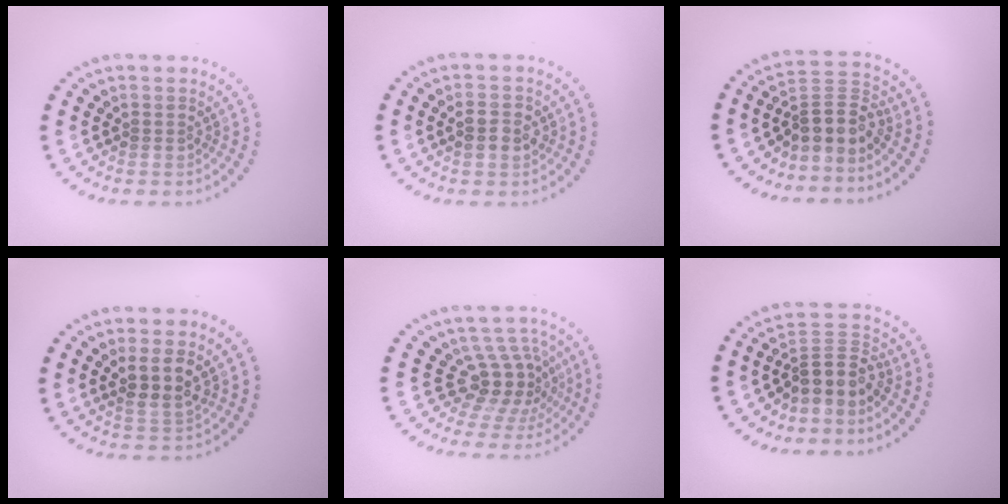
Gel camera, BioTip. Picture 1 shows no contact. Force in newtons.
{"total": 2.3, "press": 2.3, "slide": 0.2}
{"total": 3.6, "press": 2.6, "slide": 2.5}
{"total": 2.9, "press": 2.6, "slide": 1.3}
{"total": 4.1, "press": 2.9, "slide": 2.9}
{"total": 3.5, "press": 2.6, "slide": 2.4}